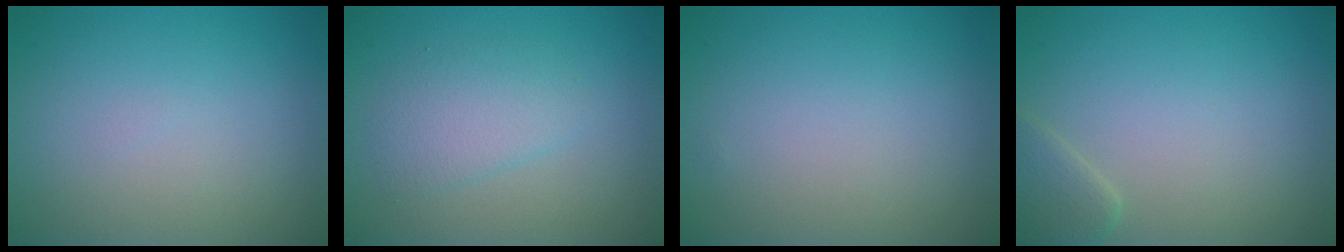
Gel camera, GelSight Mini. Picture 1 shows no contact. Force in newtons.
{"total": 2.6, "press": 2.6, "slide": 0.0}
{"total": 0.0}
{"total": 1.9, "press": 1.9, "slide": 0.1}